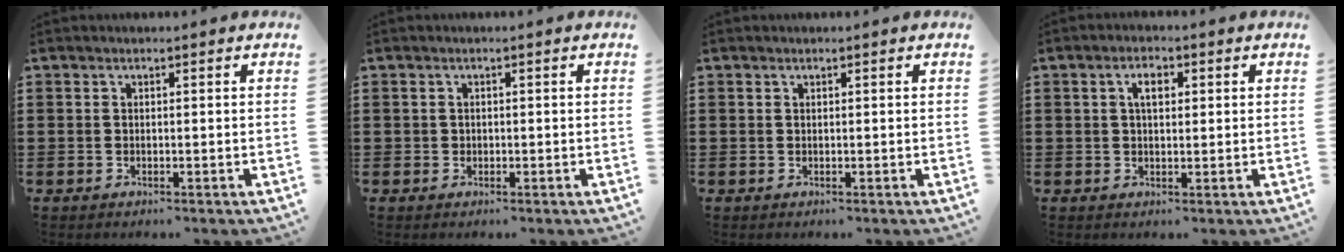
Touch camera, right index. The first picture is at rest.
{"total": 0.6, "force": [0.1, 0.6, 0.1], "torque": [-0.004, 0.004, 0.001]}
{"total": 0.0}
{"total": 2.8, "force": [0.8, 1.3, 2.3], "torque": [-0.041, 0.006, 0.010]}